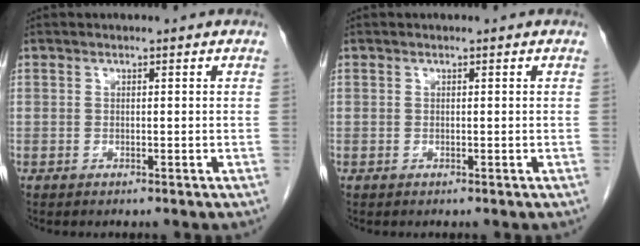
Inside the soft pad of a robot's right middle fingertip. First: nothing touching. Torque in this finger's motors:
{"motor_torque": [-0.12, 0.11, -0.02, -0.01]}